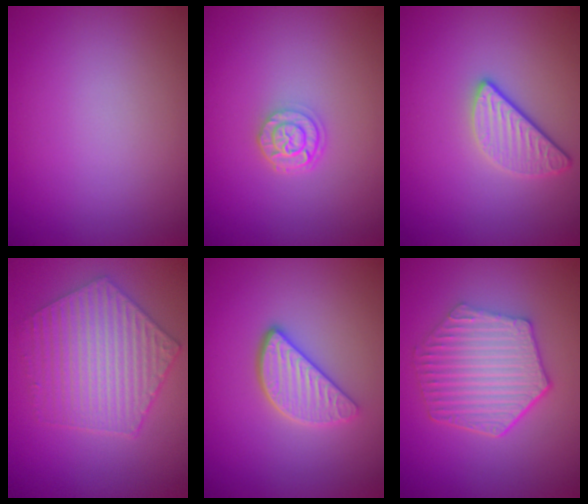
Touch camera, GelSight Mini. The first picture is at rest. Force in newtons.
{"total": 2.4, "press": 1.9, "slide": 1.5}
{"total": 2.9, "press": 2.3, "slide": 1.7}
{"total": 5.8, "press": 4.7, "slide": 3.4}
{"total": 3.5, "press": 2.9, "slide": 2.0}
{"total": 6.4, "press": 4.9, "slide": 4.1}